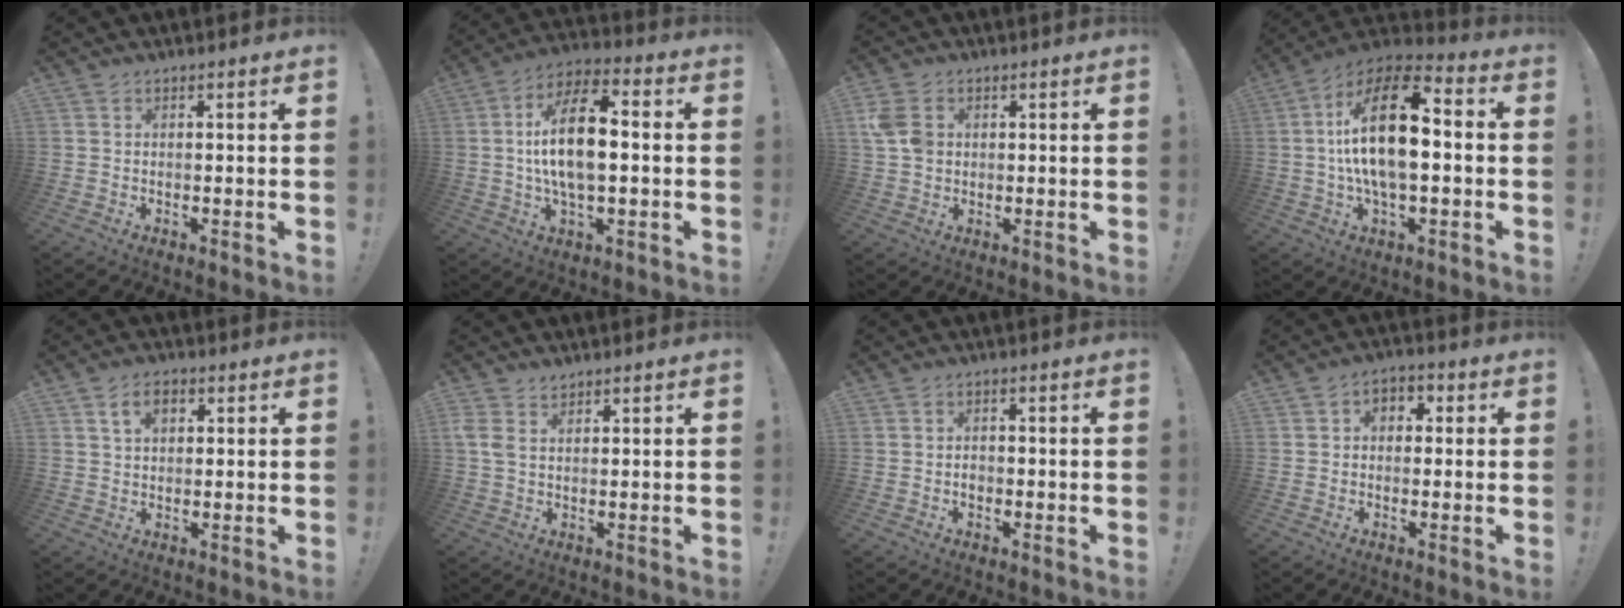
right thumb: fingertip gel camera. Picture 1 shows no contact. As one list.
[{"total": 15.4, "force": [0.4, 7.0, 13.8], "torque": [-0.234, 0.004, 0.000]}, {"total": 6.6, "force": [1.2, 5.3, 3.8], "torque": [-0.075, 0.008, 0.024]}, {"total": 19.8, "force": [1.0, 8.8, 17.8], "torque": [-0.315, -0.001, 0.010]}, {"total": 5.6, "force": [2.1, 3.5, 3.9], "torque": [-0.063, 0.005, 0.037]}, {"total": 2.7, "force": [1.6, 1.4, 1.7], "torque": [-0.030, -0.005, 0.030]}, {"total": 1.6, "force": [-0.8, 1.2, 0.8], "torque": [-0.005, 0.000, -0.016]}, {"total": 3.9, "force": [-0.5, 3.3, 1.9], "torque": [-0.027, 0.011, -0.011]}]